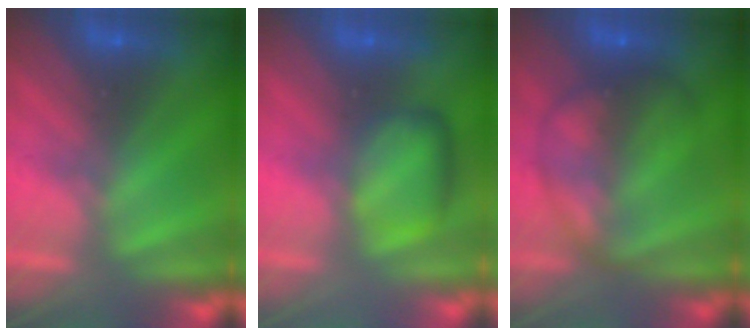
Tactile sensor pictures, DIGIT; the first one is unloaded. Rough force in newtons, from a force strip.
{"total": 2.4}
{"total": 7.6}